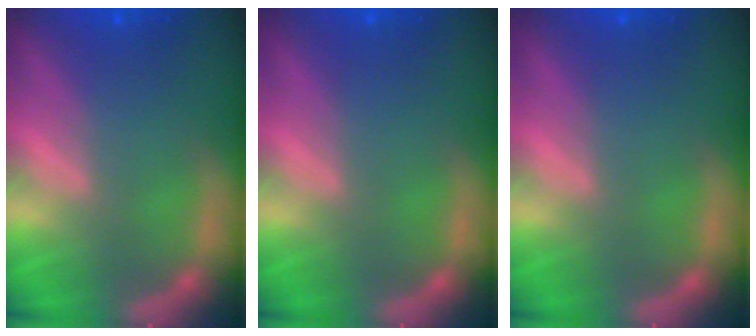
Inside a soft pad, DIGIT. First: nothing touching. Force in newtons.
{"total": 0.0}
{"total": 0.0}